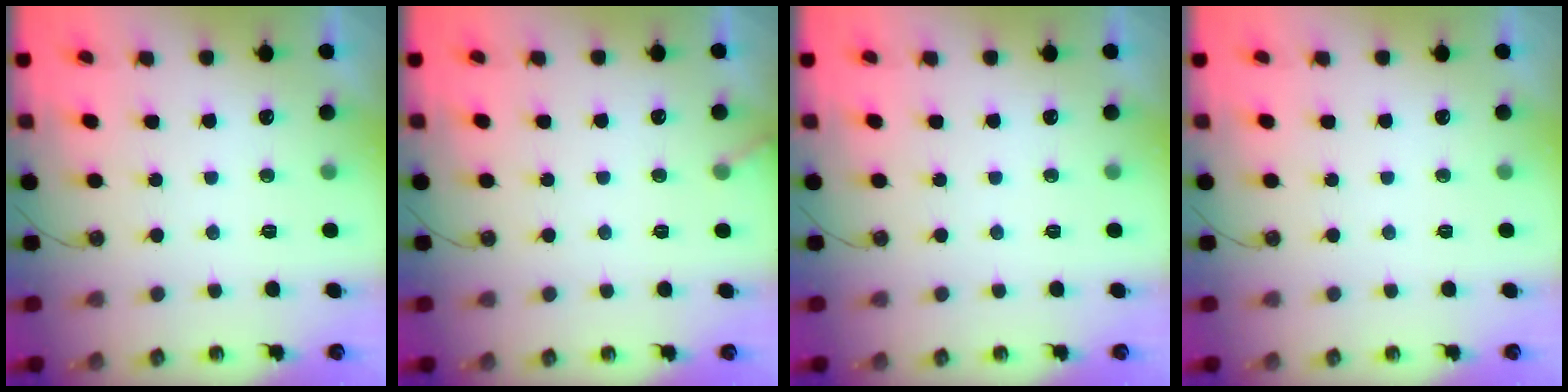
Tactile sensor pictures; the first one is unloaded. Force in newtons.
{"total": 3.8, "press": 3.8, "slide": 0.2}
{"total": 0.0}
{"total": 0.0}